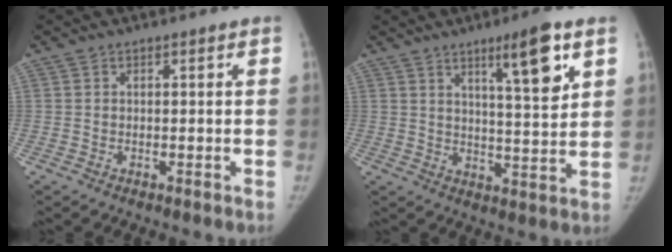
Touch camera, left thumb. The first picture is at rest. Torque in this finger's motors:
{"motor_torque": [0.51, -0.20, 0.95, -0.79, 0.17]}